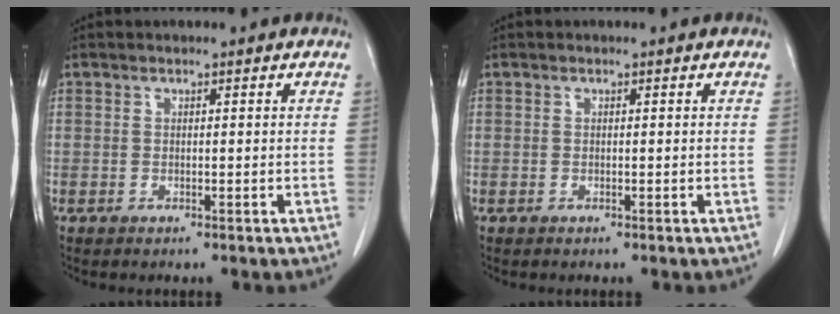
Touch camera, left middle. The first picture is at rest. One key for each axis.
{"total": 0.0}